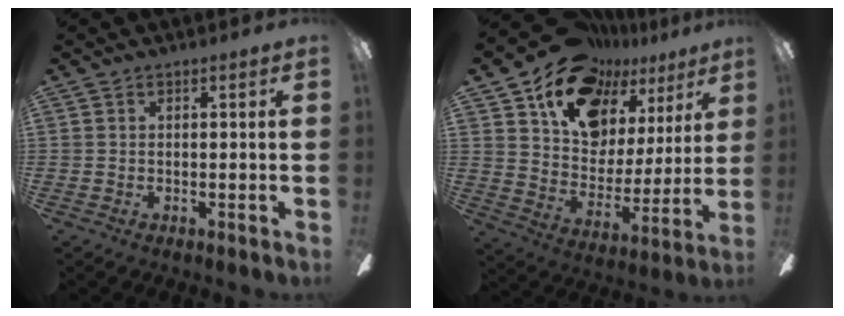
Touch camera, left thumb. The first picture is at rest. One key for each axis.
{"total": 16.9, "fx": 12.8, "fy": 9.4, "fz": 5.6, "tx": -0.117, "ty": -0.086, "tz": 0.233}